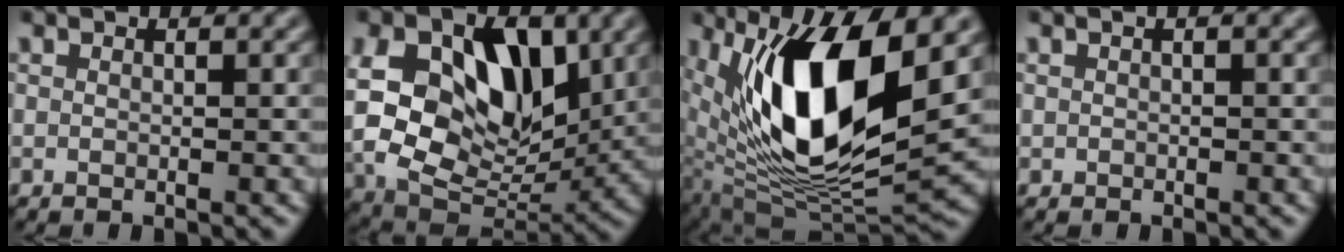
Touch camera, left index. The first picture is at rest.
{"total": 12.9, "force": [2.6, 8.7, 9.1], "torque": [-0.166, -0.005, 0.059]}
{"total": 13.0, "force": [2.9, 5.5, 11.4], "torque": [-0.208, -0.020, 0.060]}
{"total": 0.0}